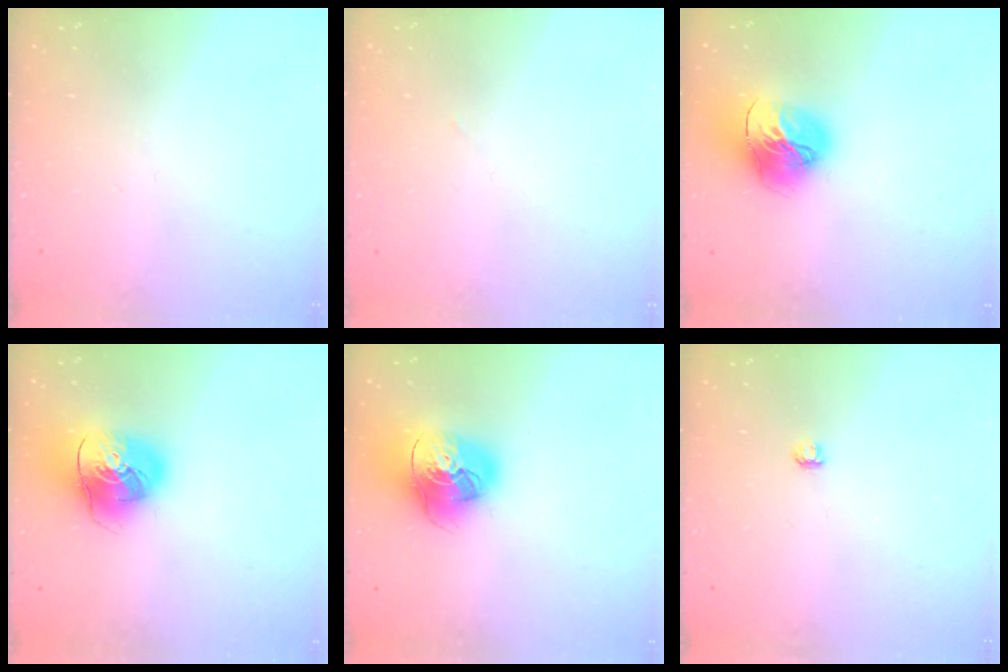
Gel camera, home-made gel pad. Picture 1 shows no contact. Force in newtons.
{"total": 1.1, "press": 1.1, "slide": 0.1}
{"total": 16.9, "press": 16.8, "slide": 1.7}
{"total": 16.3, "press": 16.1, "slide": 2.4}
{"total": 18.0, "press": 17.8, "slide": 2.8}
{"total": 2.8, "press": 2.8, "slide": 0.3}